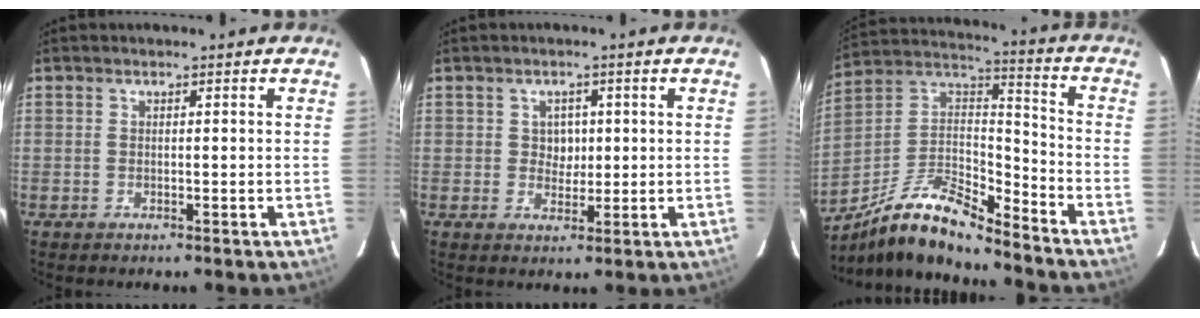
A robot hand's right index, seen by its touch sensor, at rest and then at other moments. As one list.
[{"total": 2.9, "force": [0.5, 2.7, 1.0], "torque": [-0.014, 0.008, 0.007]}, {"total": 16.5, "force": [-12.6, 4.1, 9.9], "torque": [-0.199, 0.005, -0.236]}]